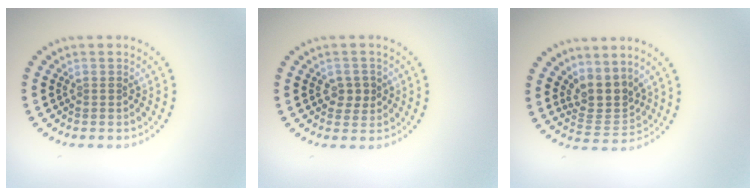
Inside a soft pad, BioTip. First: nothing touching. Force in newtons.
{"total": 1.9, "press": 1.8, "slide": 0.6}
{"total": 3.3, "press": 2.5, "slide": 2.1}